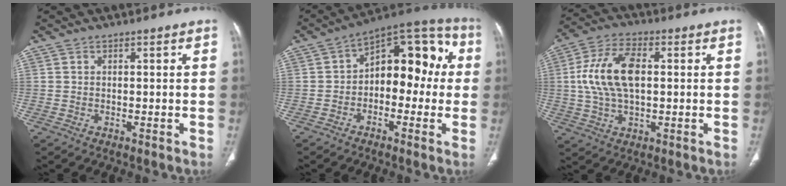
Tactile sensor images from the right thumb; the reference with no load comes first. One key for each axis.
{"total": 15.2, "fx": 0.7, "fy": 9.3, "fz": 12.1, "tx": -0.108, "ty": 0.053, "tz": -0.007}
{"total": 12.9, "fx": 1.3, "fy": 6.9, "fz": 10.9, "tx": -0.218, "ty": 0.015, "tz": 0.024}